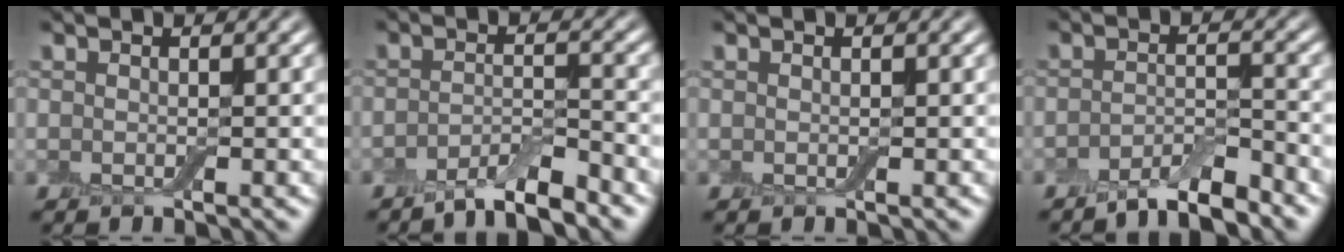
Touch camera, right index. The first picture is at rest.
{"total": 3.7, "force": [-3.0, 0.6, 2.2], "torque": [-0.036, 0.004, -0.058]}
{"total": 0.0}
{"total": 3.8, "force": [-3.1, 0.7, 2.0], "torque": [-0.032, 0.004, -0.058]}